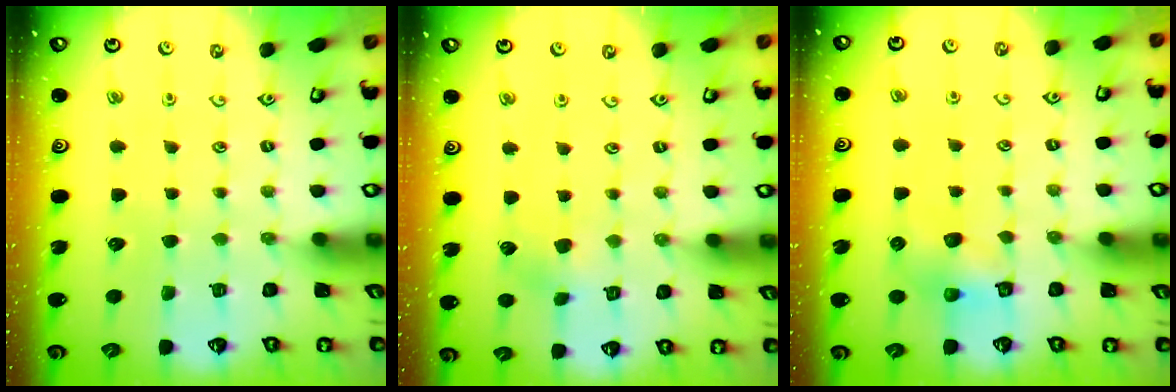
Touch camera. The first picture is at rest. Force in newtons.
{"total": 3.3, "press": 3.3, "slide": 0.3}
{"total": 6.8, "press": 6.8, "slide": 0.2}